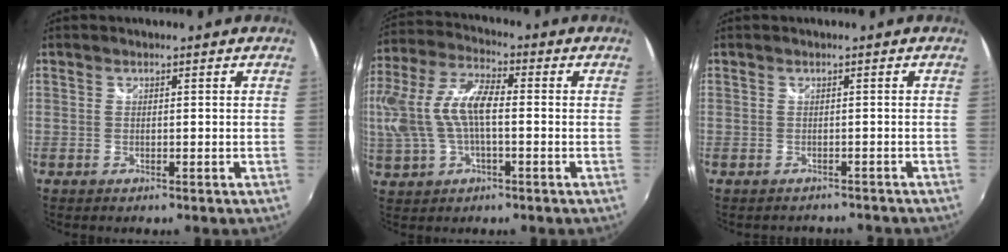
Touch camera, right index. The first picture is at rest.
{"total": 13.9, "force": [-0.5, 6.3, 12.4], "torque": [-0.253, 0.011, -0.007]}
{"total": 3.4, "force": [-3.1, 1.1, 0.8], "torque": [-0.018, -0.016, -0.038]}